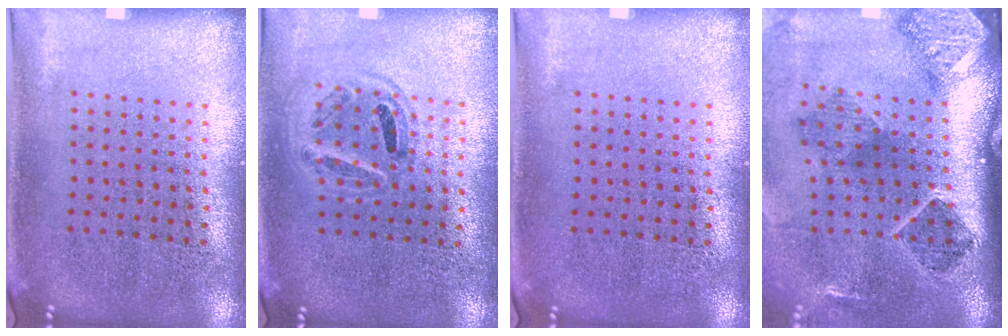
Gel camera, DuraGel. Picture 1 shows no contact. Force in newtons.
{"total": 0.9, "press": 0.8, "slide": 0.3}
{"total": 0.0}
{"total": 2.9, "press": 1.8, "slide": 2.3}